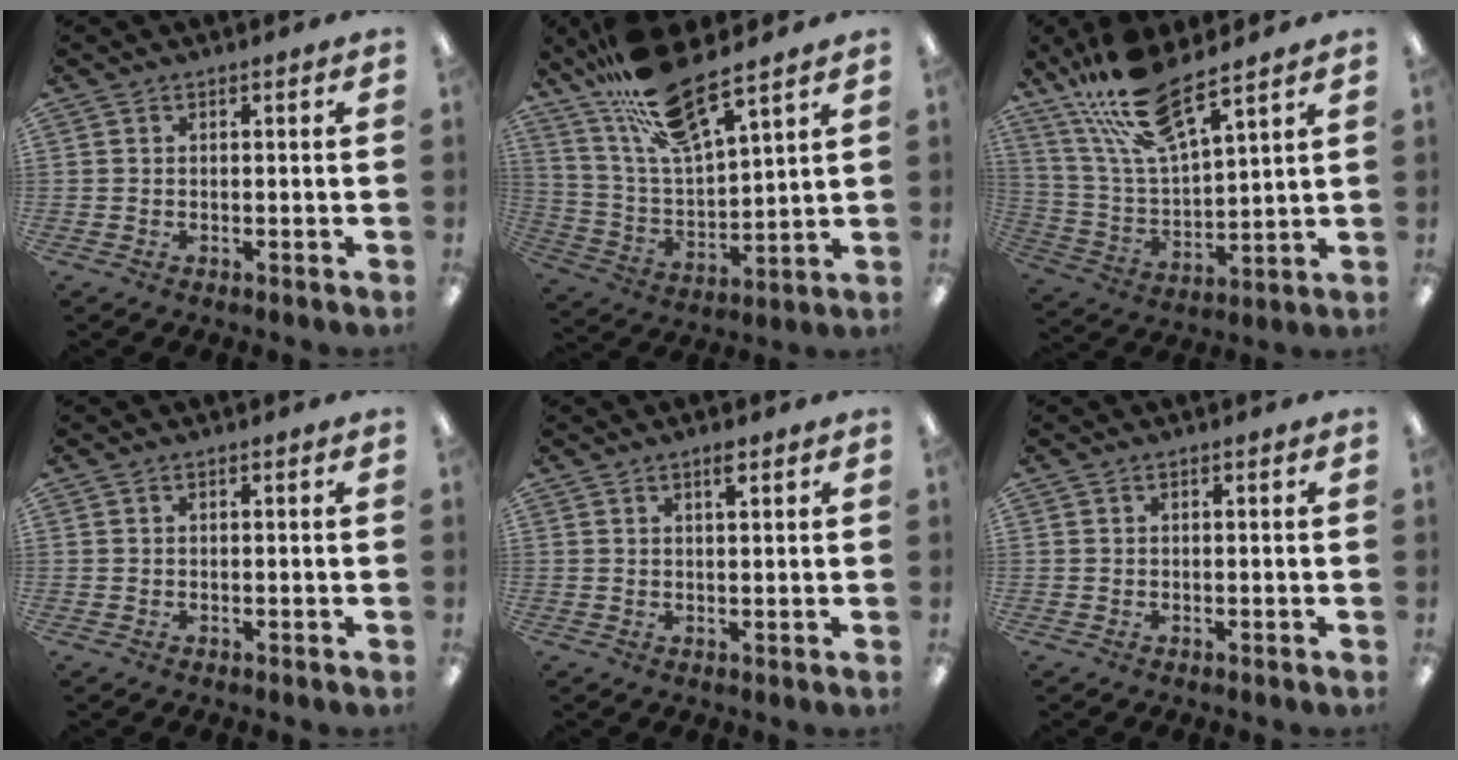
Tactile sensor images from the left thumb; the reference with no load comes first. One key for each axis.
{"total": 17.4, "fx": 13.9, "fy": 3.6, "fz": 9.8, "tx": -0.203, "ty": -0.074, "tz": 0.241}
{"total": 16.0, "fx": 12.6, "fy": 4.1, "fz": 9.1, "tx": -0.195, "ty": -0.059, "tz": 0.221}
{"total": 0.0}
{"total": 2.4, "fx": 1.7, "fy": 0.4, "fz": 1.6, "tx": -0.029, "ty": -0.001, "tz": 0.027}
{"total": 0.0}